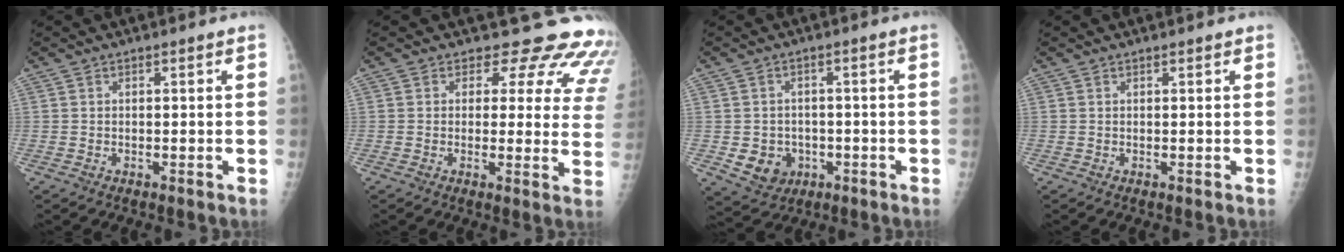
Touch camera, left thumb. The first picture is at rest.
{"total": 14.9, "force": [12.7, 6.7, 3.9], "torque": [0.007, -0.082, 0.108]}
{"total": 6.1, "force": [-1.5, 5.4, 2.5], "torque": [-0.018, 0.008, -0.011]}
{"total": 0.5, "force": [0.5, 0.1, 0.1], "torque": [-0.002, -0.001, 0.007]}